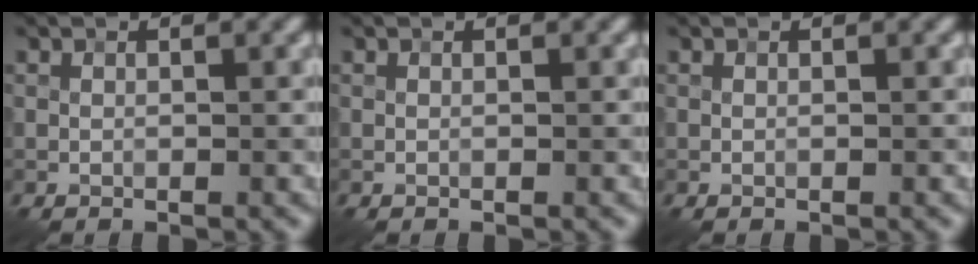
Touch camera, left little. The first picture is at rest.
{"total": 0.0}
{"total": 0.0}